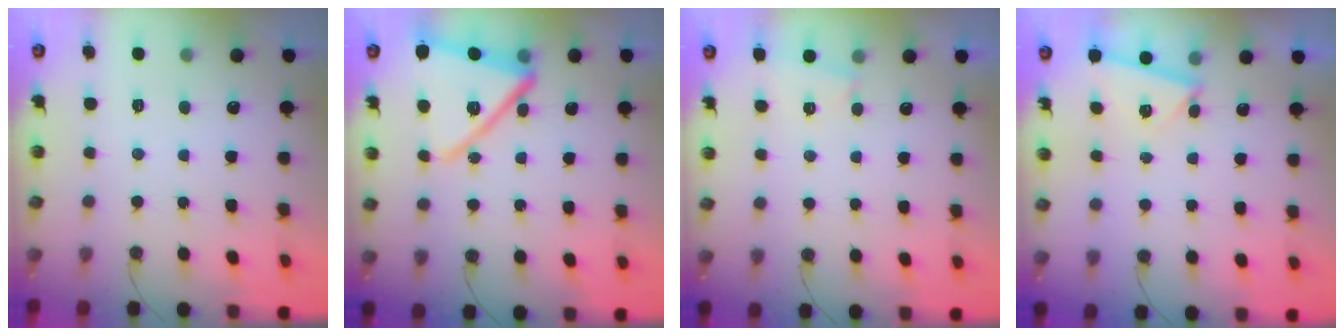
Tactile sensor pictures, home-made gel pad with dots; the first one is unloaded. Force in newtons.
{"total": 17.4, "press": 17.3, "slide": 1.3}
{"total": 1.7, "press": 1.7, "slide": 0.5}
{"total": 2.7, "press": 2.0, "slide": 1.7}